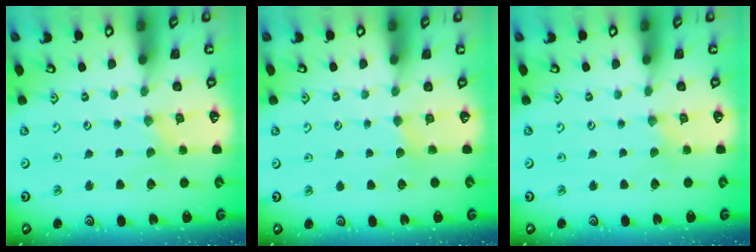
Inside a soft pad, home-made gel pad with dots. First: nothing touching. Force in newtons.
{"total": 2.6, "press": 2.5, "slide": 0.4}
{"total": 1.0, "press": 1.0, "slide": 0.2}